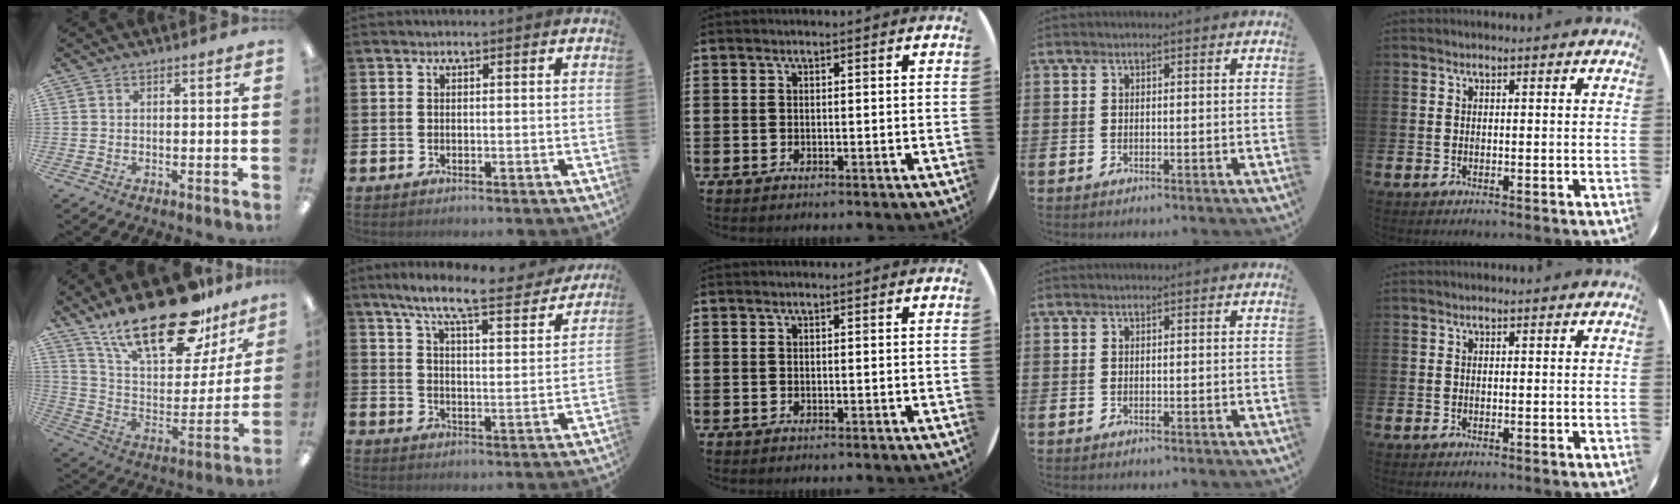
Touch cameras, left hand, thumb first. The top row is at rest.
{"thumb": {"total": 27.0, "force": [19.1, 10.5, 16.0], "torque": [-0.264, -0.113, 0.326]}, "index": {"total": 8.9, "force": [7.7, 0.9, 4.5], "torque": [-0.102, -0.045, 0.129]}}